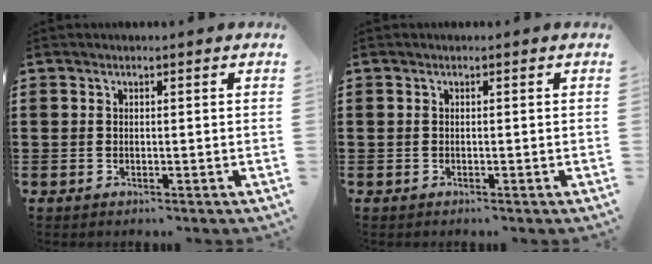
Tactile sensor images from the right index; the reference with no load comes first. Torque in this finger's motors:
{"motor_torque": [0.81, 1.33, -0.02, 0.02]}